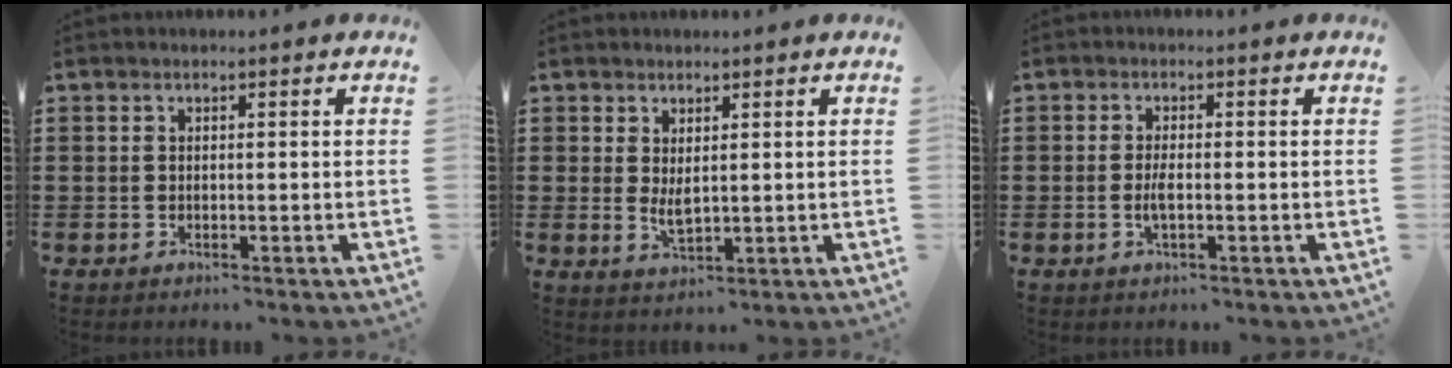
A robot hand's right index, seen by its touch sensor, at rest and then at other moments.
{"total": 2.8, "force": [1.0, 1.1, 2.4], "torque": [-0.046, 0.000, 0.020]}
{"total": 2.2, "force": [-0.4, 0.6, 2.1], "torque": [-0.045, -0.002, -0.010]}